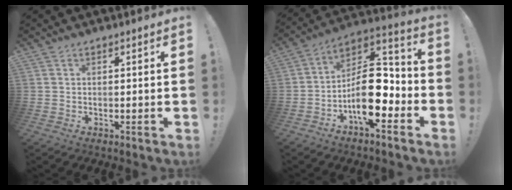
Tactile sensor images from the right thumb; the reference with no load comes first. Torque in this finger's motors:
{"motor_torque": [2.49, 2.52, 1.42, -1.35, 0.43]}